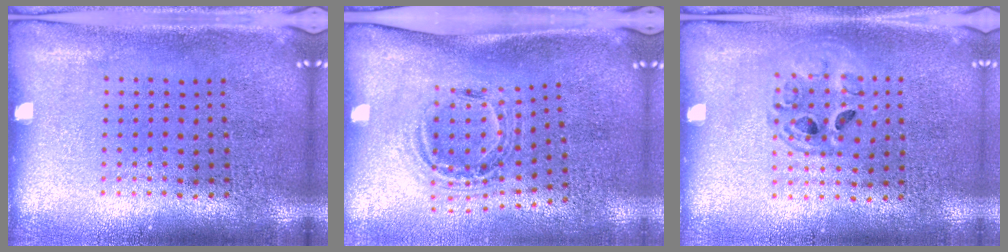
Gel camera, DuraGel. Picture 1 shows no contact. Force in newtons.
{"total": 1.1, "press": 1.0, "slide": 0.4}
{"total": 1.3, "press": 1.3, "slide": 0.4}